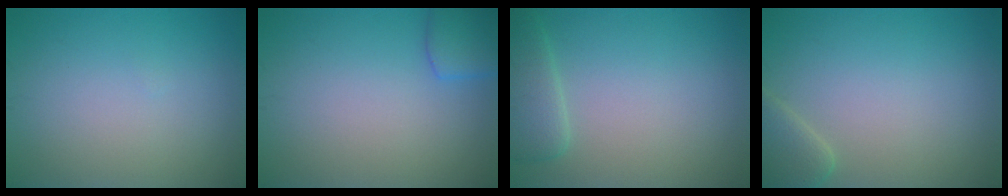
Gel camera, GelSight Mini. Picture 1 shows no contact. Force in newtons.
{"total": 2.7, "press": 2.7, "slide": 0.1}
{"total": 2.9, "press": 2.9, "slide": 0.3}
{"total": 2.6, "press": 2.6, "slide": 0.2}